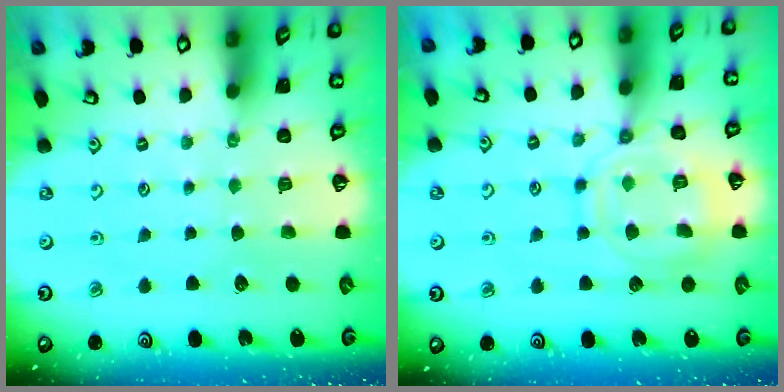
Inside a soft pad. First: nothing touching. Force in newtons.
{"total": 13.2, "press": 13.1, "slide": 1.2}